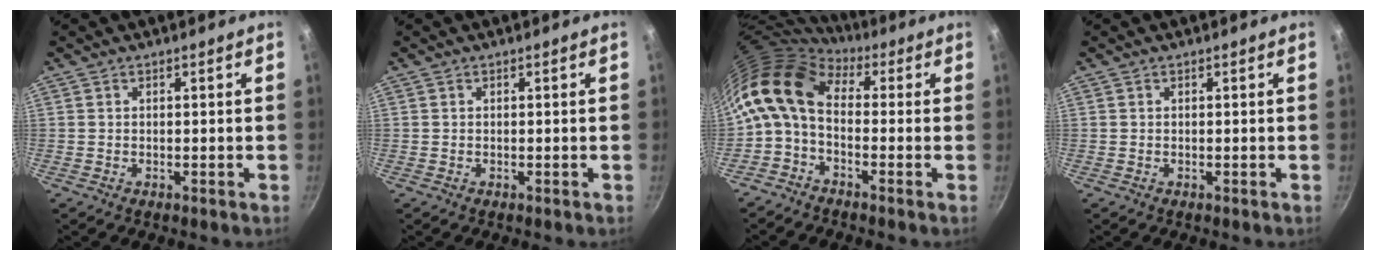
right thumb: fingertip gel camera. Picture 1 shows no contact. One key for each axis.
{"total": 0.0}
{"total": 10.5, "fx": 1.0, "fy": 6.5, "fz": 8.1, "tx": -0.149, "ty": 0.024, "tz": -0.002}
{"total": 0.0}